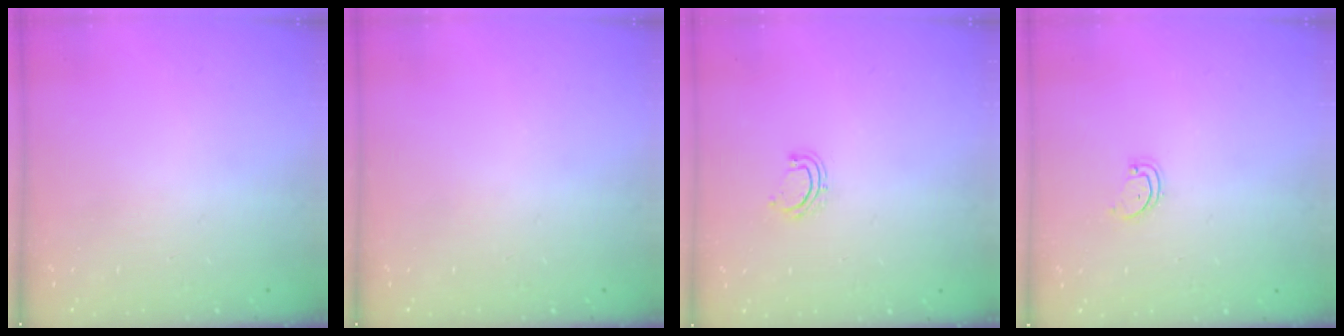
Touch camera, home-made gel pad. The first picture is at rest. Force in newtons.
{"total": 0.0}
{"total": 5.0, "press": 4.8, "slide": 1.2}
{"total": 2.3, "press": 2.3, "slide": 0.1}